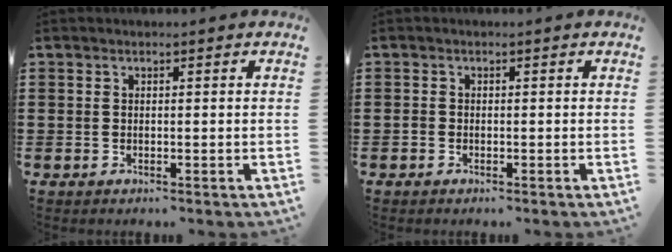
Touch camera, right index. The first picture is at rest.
{"total": 0.8, "force": [-0.5, 0.6, 0.3], "torque": [-0.013, -0.001, -0.013]}